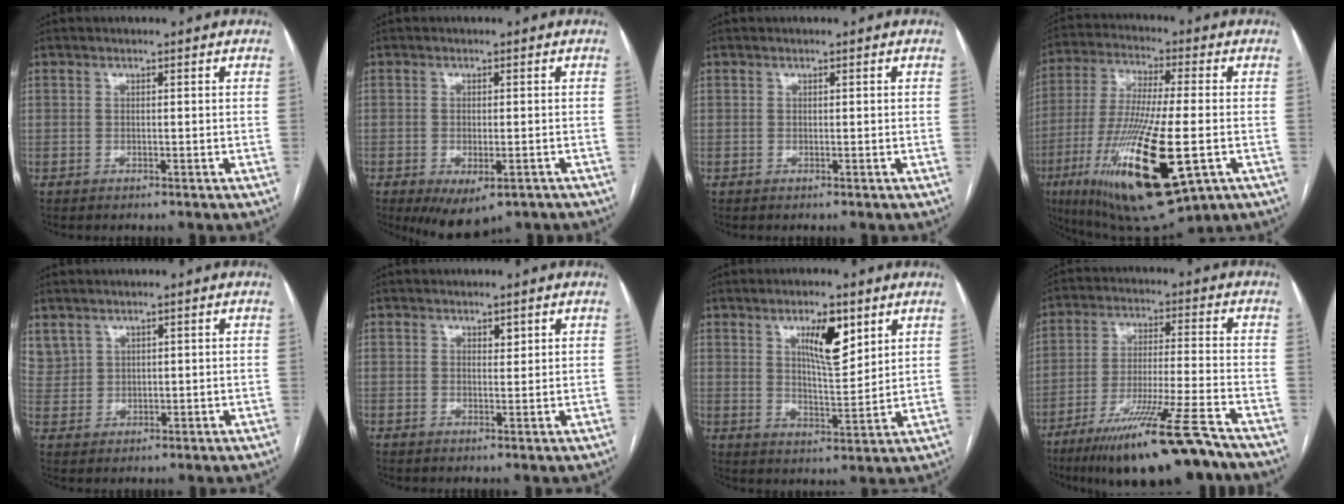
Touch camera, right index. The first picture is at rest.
{"total": 6.1, "force": [-3.5, 2.7, 4.2], "torque": [-0.059, -0.010, -0.045]}
{"total": 0.0}
{"total": 22.9, "force": [-7.7, 4.4, 21.0], "torque": [-0.416, -0.047, -0.121]}
{"total": 4.0, "force": [3.0, 2.7, 0.5], "torque": [-0.014, 0.010, 0.072]}
{"total": 1.2, "force": [0.8, 0.6, 0.7], "torque": [-0.008, -0.001, 0.011]}
{"total": 8.2, "force": [4.0, 2.4, 6.7], "torque": [-0.113, 0.000, 0.069]}
{"total": 16.7, "force": [-12.1, 0.4, 11.5], "torque": [-0.182, -0.034, -0.200]}